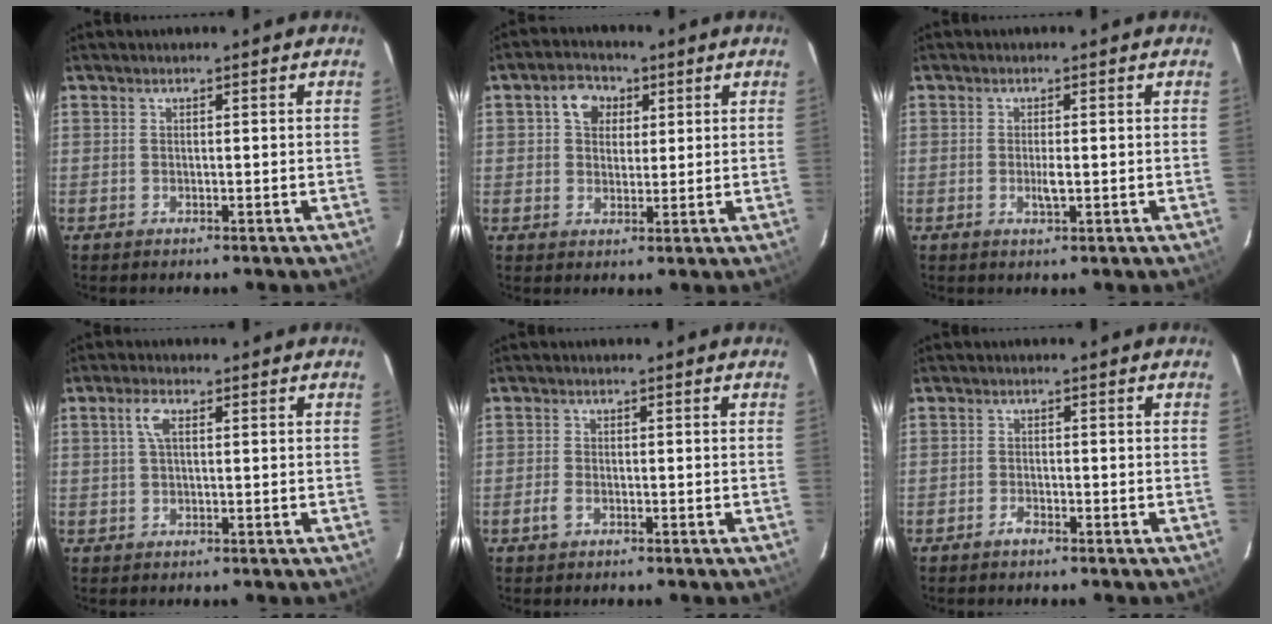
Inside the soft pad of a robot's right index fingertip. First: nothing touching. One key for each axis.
{"total": 5.7, "fx": 2.0, "fy": 4.5, "fz": 2.7, "tx": -0.042, "ty": 0.020, "tz": 0.034}
{"total": 1.9, "fx": -0.4, "fy": 0.4, "fz": 1.8, "tx": -0.034, "ty": -0.005, "tz": -0.005}
{"total": 3.1, "fx": 0.9, "fy": 1.3, "fz": 2.7, "tx": -0.057, "ty": 0.009, "tz": 0.017}
{"total": 2.1, "fx": -1.2, "fy": 1.2, "fz": 1.3, "tx": -0.032, "ty": 0.000, "tz": -0.024}
{"total": 1.5, "fx": -1.3, "fy": 0.5, "fz": 0.6, "tx": -0.014, "ty": 0.001, "tz": -0.027}